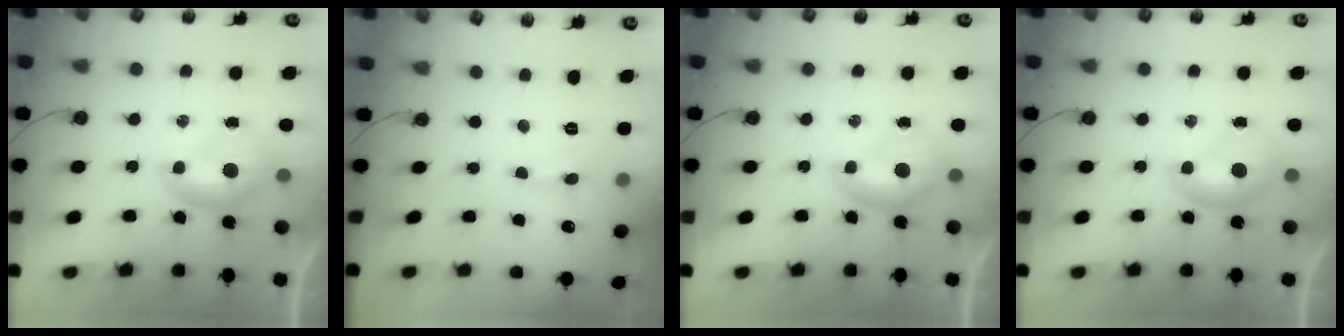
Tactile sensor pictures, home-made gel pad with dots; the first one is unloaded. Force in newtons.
{"total": 0.0}
{"total": 0.0}
{"total": 0.0}